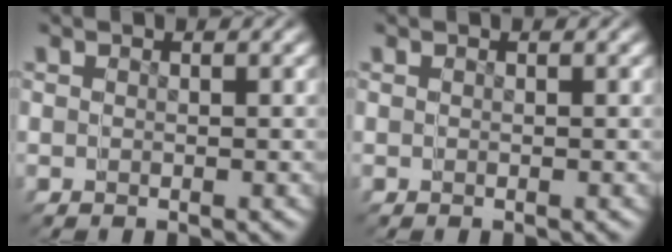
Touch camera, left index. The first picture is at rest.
{"total": 0.0}